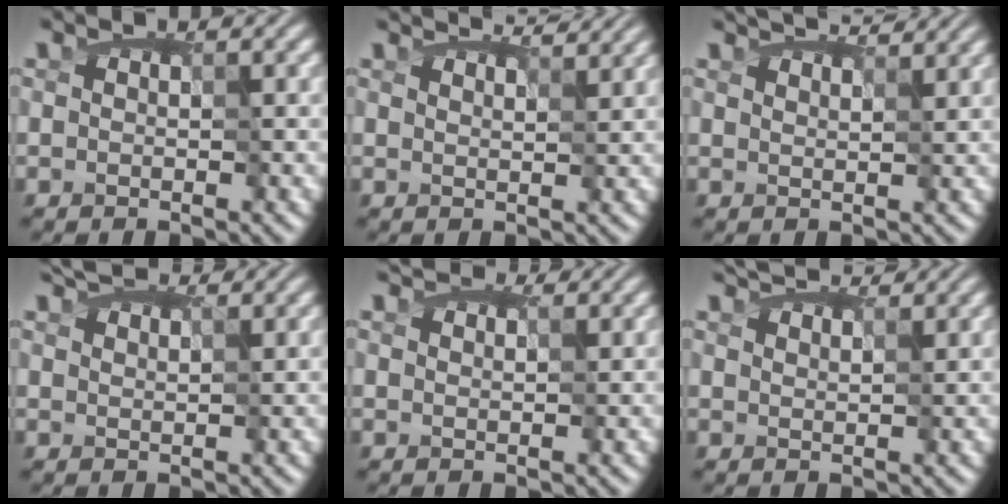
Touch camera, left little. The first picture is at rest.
{"total": 3.7, "force": [3.3, 0.8, 1.3], "torque": [-0.029, 0.005, 0.041]}
{"total": 4.8, "force": [4.1, 1.3, 2.1], "torque": [-0.044, 0.010, 0.051]}
{"total": 4.2, "force": [3.7, 1.2, 1.8], "torque": [-0.043, 0.008, 0.050]}
{"total": 2.8, "force": [2.5, 0.8, 0.7], "torque": [-0.030, 0.002, 0.039]}
{"total": 4.9, "force": [4.3, 1.3, 2.0], "torque": [-0.051, 0.007, 0.058]}